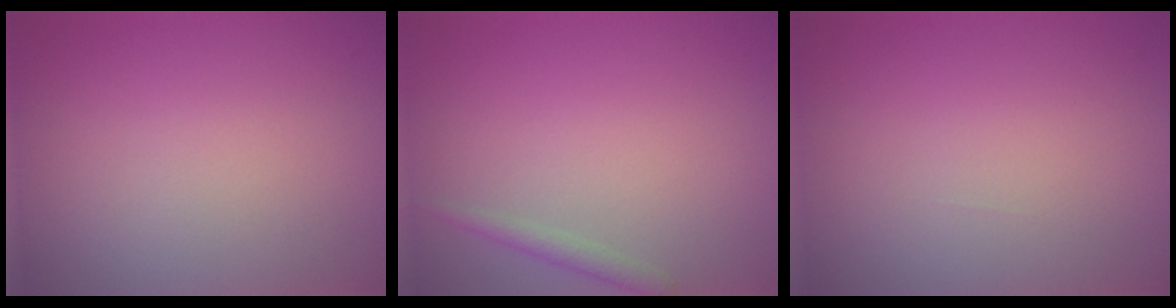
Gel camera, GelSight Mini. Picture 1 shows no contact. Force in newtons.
{"total": 1.3, "press": 1.3, "slide": 0.1}
{"total": 0.0}